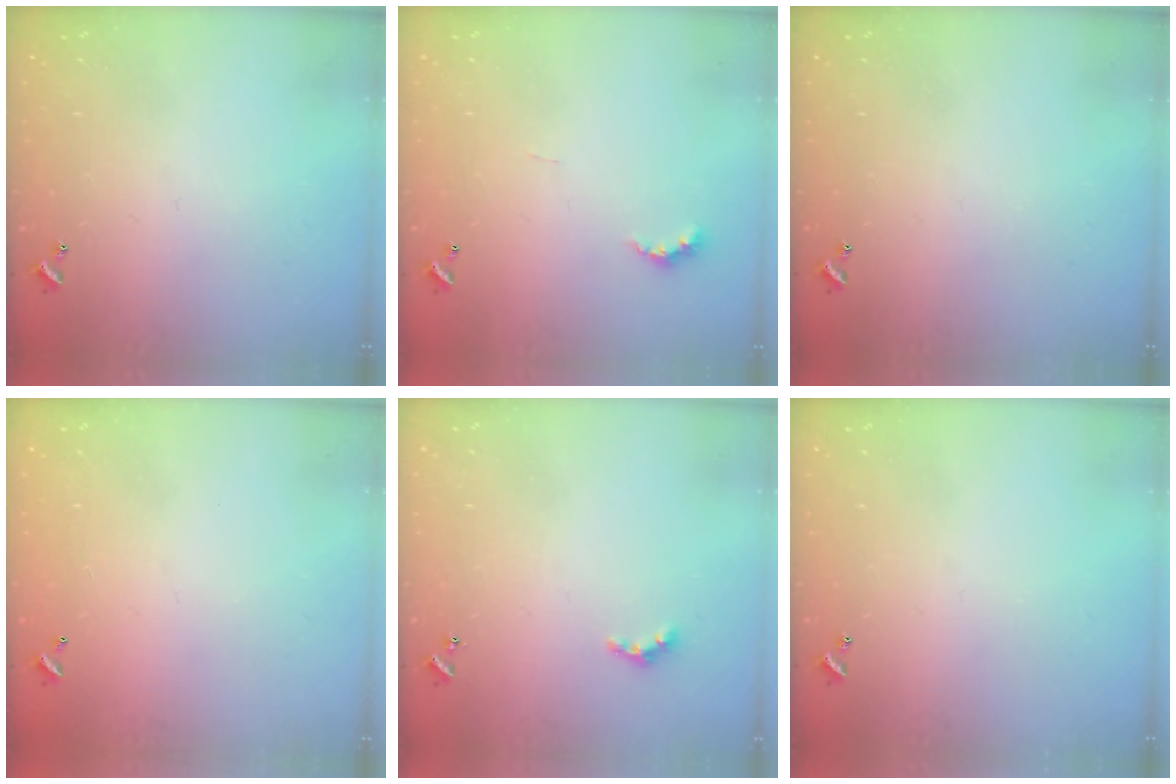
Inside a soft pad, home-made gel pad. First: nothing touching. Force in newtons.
{"total": 4.3, "press": 4.3, "slide": 0.7}
{"total": 0.0}
{"total": 2.8, "press": 2.8, "slide": 0.1}
{"total": 3.6, "press": 3.6, "slide": 0.6}
{"total": 0.0}